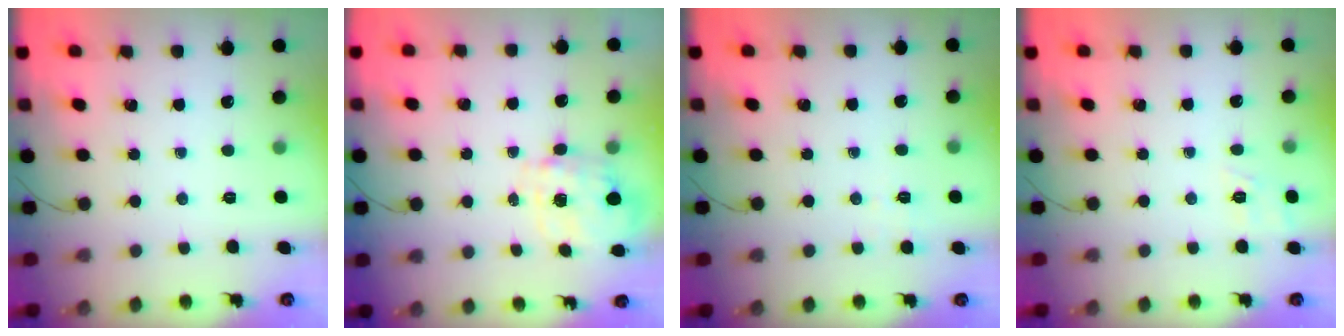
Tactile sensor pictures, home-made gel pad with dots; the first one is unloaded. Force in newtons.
{"total": 3.6, "press": 3.5, "slide": 0.7}
{"total": 2.1, "press": 1.2, "slide": 1.7}
{"total": 2.8, "press": 2.2, "slide": 1.7}